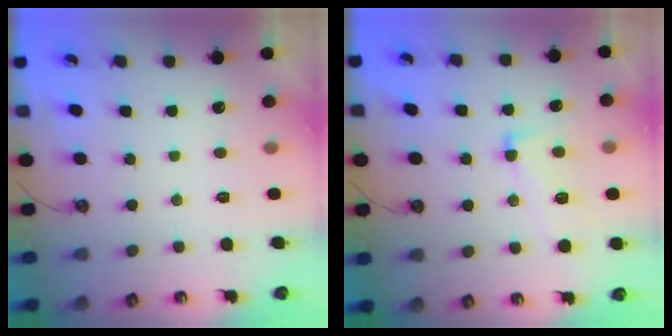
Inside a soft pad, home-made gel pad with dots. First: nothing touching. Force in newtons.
{"total": 3.8, "press": 3.6, "slide": 1.2}